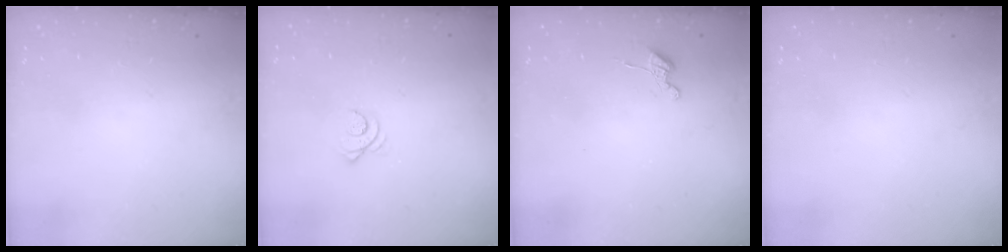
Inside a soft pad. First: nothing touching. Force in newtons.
{"total": 3.4, "press": 3.3, "slide": 0.6}
{"total": 3.8, "press": 3.7, "slide": 0.5}
{"total": 0.0}